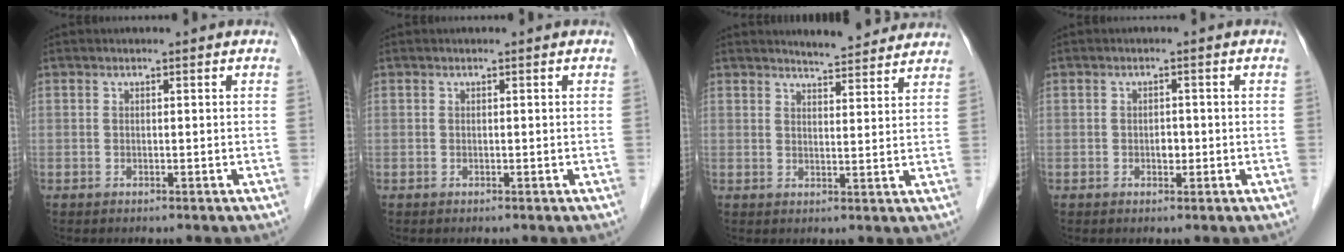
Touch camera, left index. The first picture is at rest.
{"total": 0.0}
{"total": 7.2, "force": [6.8, 1.0, 2.0], "torque": [-0.032, 0.002, 0.082]}
{"total": 1.4, "force": [-0.5, 0.9, 0.9], "torque": [-0.014, 0.000, -0.008]}